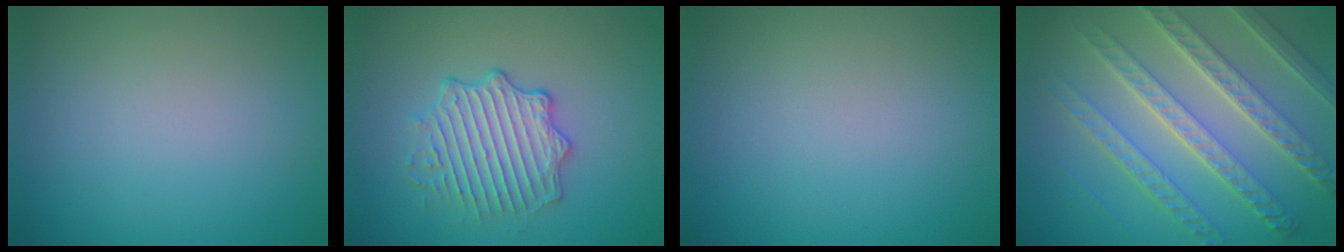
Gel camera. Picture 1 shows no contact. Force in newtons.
{"total": 4.2, "press": 3.8, "slide": 1.7}
{"total": 0.0}
{"total": 8.2, "press": 6.2, "slide": 5.4}